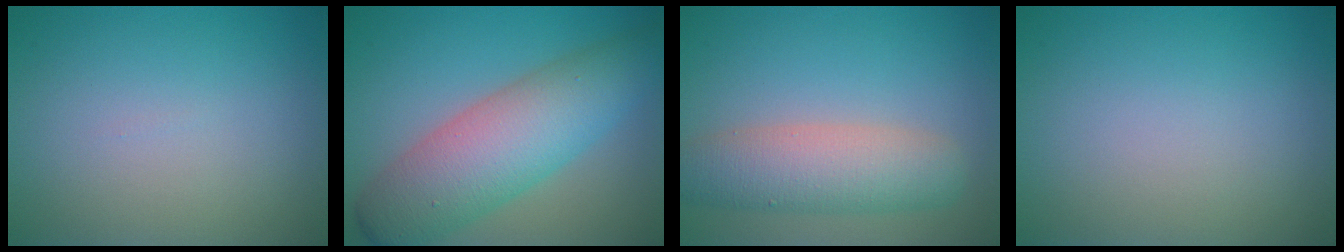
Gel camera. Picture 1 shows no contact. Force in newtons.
{"total": 8.4, "press": 8.4, "slide": 0.1}
{"total": 5.6, "press": 5.6, "slide": 0.3}
{"total": 0.0}